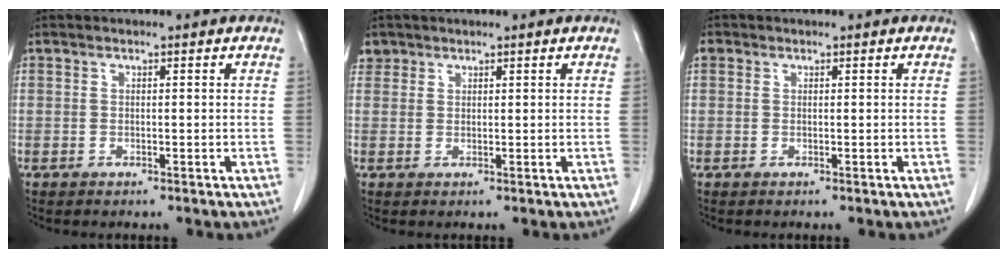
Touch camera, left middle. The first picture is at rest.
{"total": 1.9, "force": [1.3, 1.4, -0.1], "torque": [0.012, 0.008, 0.022]}
{"total": 1.0, "force": [0.4, 0.8, 0.2], "torque": [0.002, 0.010, 0.006]}